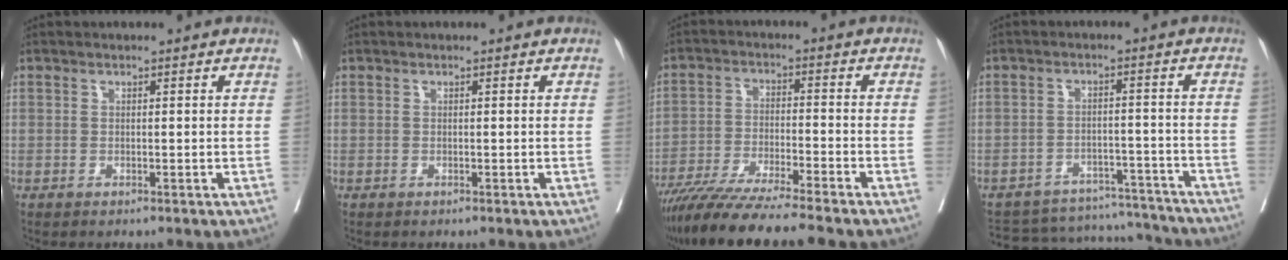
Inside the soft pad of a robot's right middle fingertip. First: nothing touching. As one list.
[{"total": 0.0}, {"total": 12.2, "force": [-10.4, -1.1, 6.3], "torque": [-0.097, -0.031, -0.175]}, {"total": 14.1, "force": [-13.5, 3.9, 1.5], "torque": [-0.025, 0.027, -0.172]}]